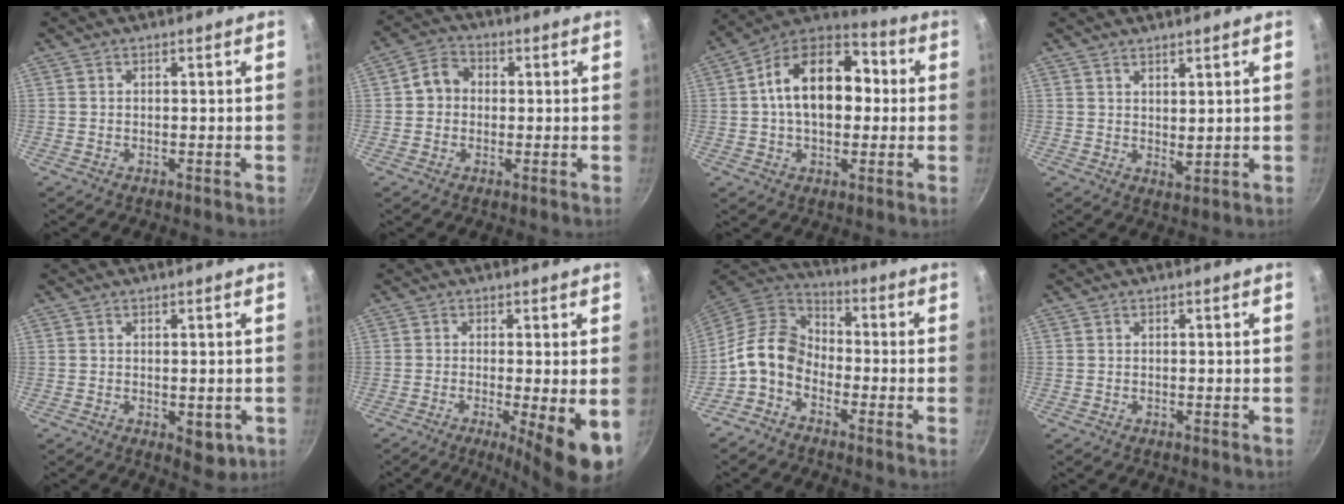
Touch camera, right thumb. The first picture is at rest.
{"total": 5.4, "force": [0.4, 4.7, 2.8], "torque": [-0.024, 0.013, -0.007]}
{"total": 18.6, "force": [1.6, 12.1, 14.0], "torque": [-0.192, 0.036, 0.005]}
{"total": 2.9, "force": [2.0, 0.8, 1.9], "torque": [-0.027, -0.022, 0.031]}
{"total": 4.3, "force": [-0.9, 2.4, 3.5], "torque": [-0.035, -0.006, -0.005]}
{"total": 9.6, "force": [-2.5, 1.5, 9.1], "torque": [-0.128, -0.009, -0.032]}
{"total": 10.5, "force": [-3.8, 7.5, 6.3], "torque": [-0.105, 0.053, -0.100]}
{"total": 0.0}